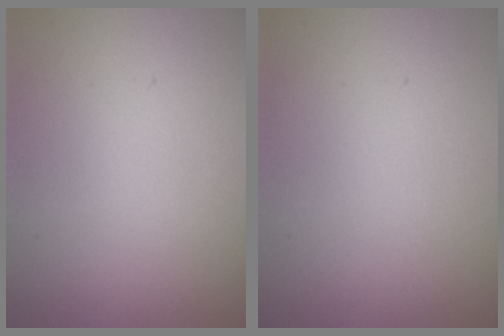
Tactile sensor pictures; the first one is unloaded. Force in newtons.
{"total": 0.0}